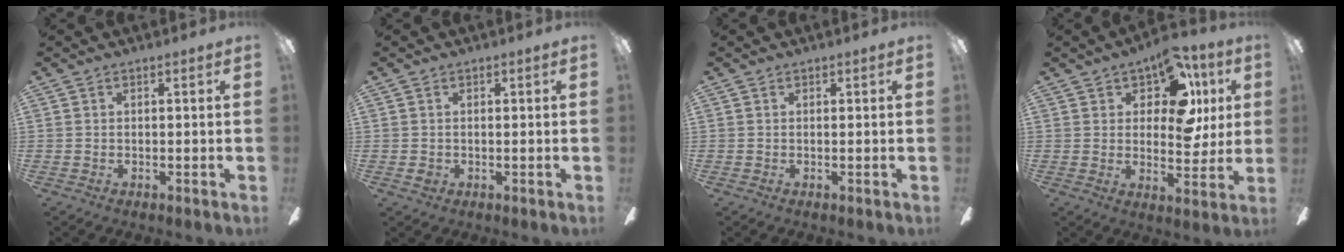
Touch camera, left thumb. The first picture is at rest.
{"total": 1.3, "force": [-0.1, 1.2, 0.5], "torque": [-0.011, 0.005, -0.003]}
{"total": 0.0}
{"total": 13.5, "force": [6.4, 7.9, 8.9], "torque": [-0.122, -0.024, 0.114]}